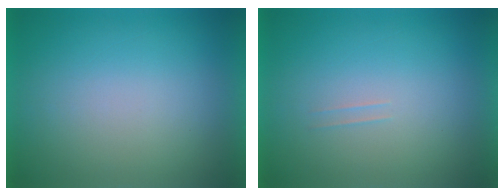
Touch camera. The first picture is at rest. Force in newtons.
{"total": 1.1}